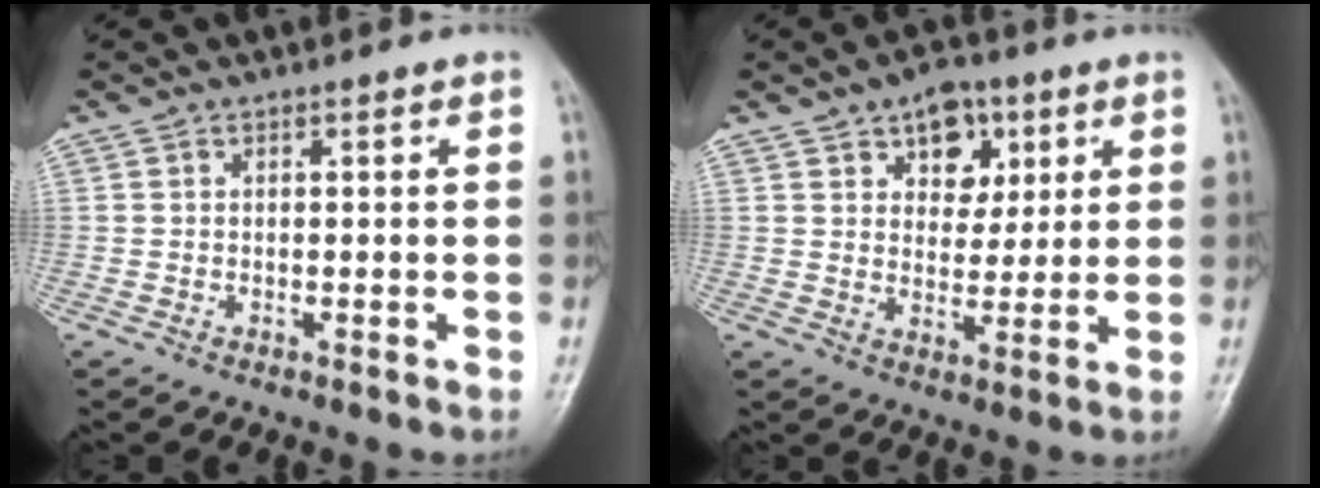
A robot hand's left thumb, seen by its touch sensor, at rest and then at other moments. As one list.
[{"total": 8.5, "force": [4.0, 5.7, 4.9], "torque": [-0.031, -0.013, 0.056]}]